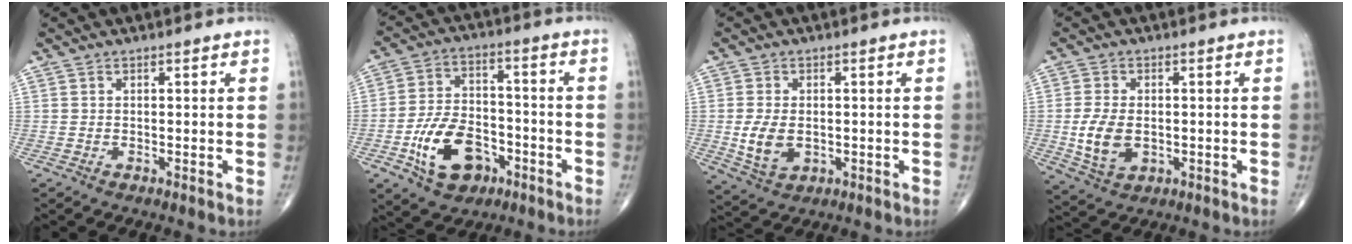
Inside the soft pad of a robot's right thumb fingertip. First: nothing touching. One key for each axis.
{"total": 13.6, "fx": -5.7, "fy": 8.6, "fz": 8.8, "tx": -0.136, "ty": 0.034, "tz": -0.096}
{"total": 6.5, "fx": -0.7, "fy": 4.3, "fz": 4.9, "tx": -0.089, "ty": -0.007, "tz": -0.004}
{"total": 7.6, "fx": -0.8, "fy": 4.8, "fz": 5.8, "tx": -0.110, "ty": -0.006, "tz": -0.009}